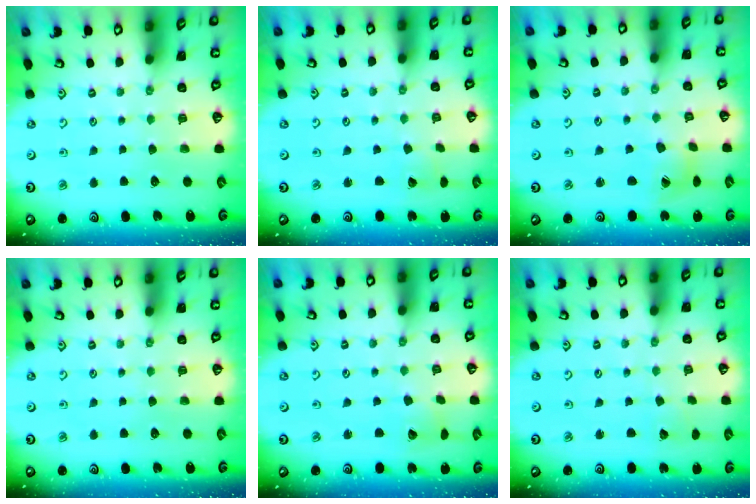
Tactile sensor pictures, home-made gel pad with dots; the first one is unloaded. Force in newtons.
{"total": 2.6, "press": 2.6, "slide": 0.4}
{"total": 5.3, "press": 5.2, "slide": 0.6}
{"total": 0.0}
{"total": 2.8, "press": 2.8, "slide": 0.4}
{"total": 1.4, "press": 1.4, "slide": 0.1}